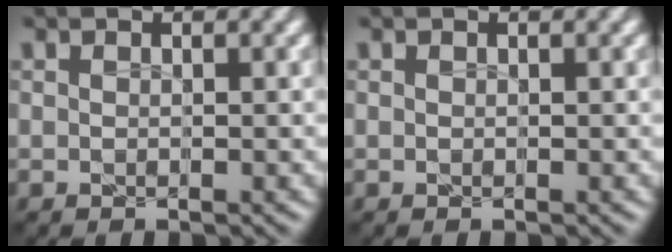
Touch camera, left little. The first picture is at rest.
{"total": 0.0}